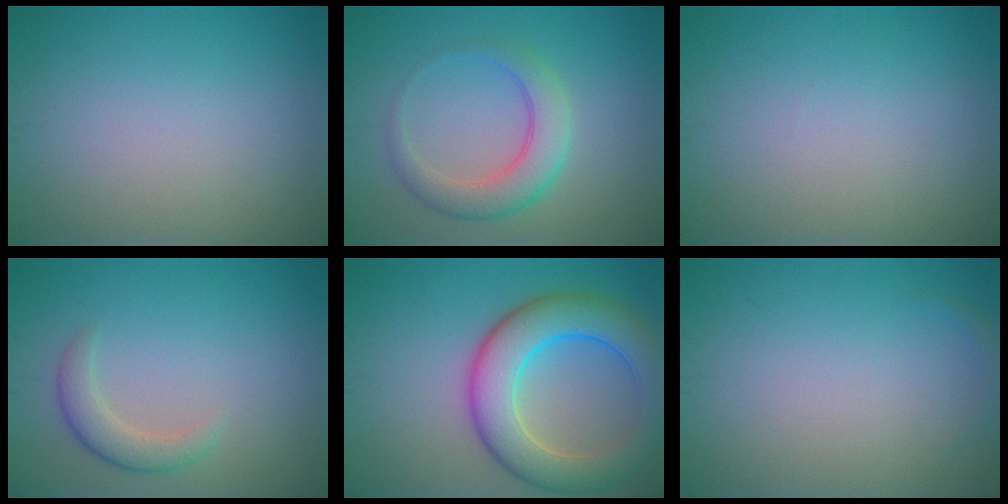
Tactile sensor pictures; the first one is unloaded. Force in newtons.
{"total": 4.1, "press": 4.0, "slide": 0.3}
{"total": 0.0}
{"total": 2.5, "press": 2.5, "slide": 0.1}
{"total": 8.5, "press": 8.5, "slide": 0.2}
{"total": 0.6, "press": 0.6, "slide": 0.1}